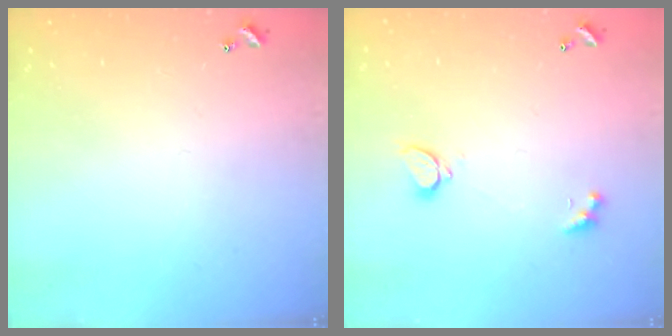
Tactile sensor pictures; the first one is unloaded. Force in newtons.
{"total": 2.1, "press": 1.9, "slide": 0.9}